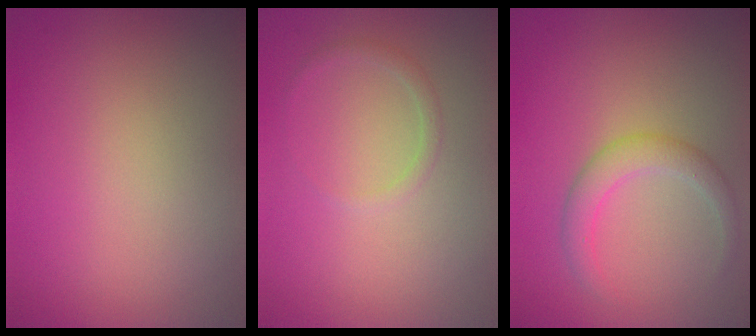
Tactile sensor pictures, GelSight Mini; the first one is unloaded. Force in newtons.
{"total": 0.9, "press": 0.9, "slide": 0.1}
{"total": 2.6, "press": 2.6, "slide": 0.2}